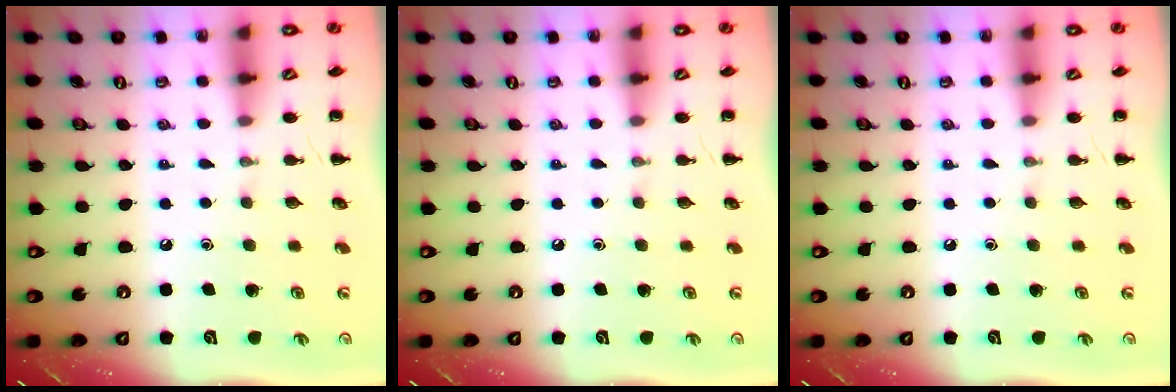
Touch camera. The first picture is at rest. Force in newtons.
{"total": 0.0}
{"total": 0.0}